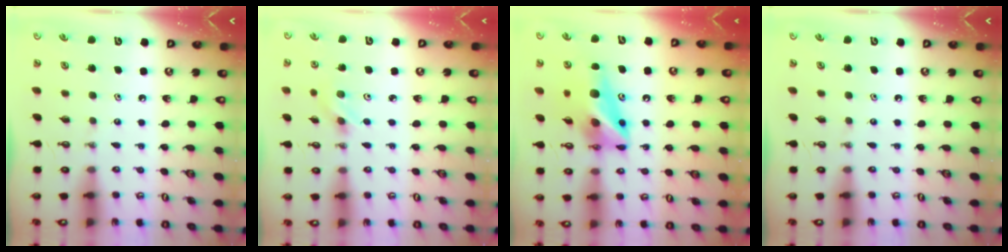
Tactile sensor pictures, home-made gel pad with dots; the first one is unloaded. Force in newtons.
{"total": 3.1, "press": 2.8, "slide": 1.4}
{"total": 12.5, "press": 12.3, "slide": 1.9}
{"total": 0.0}